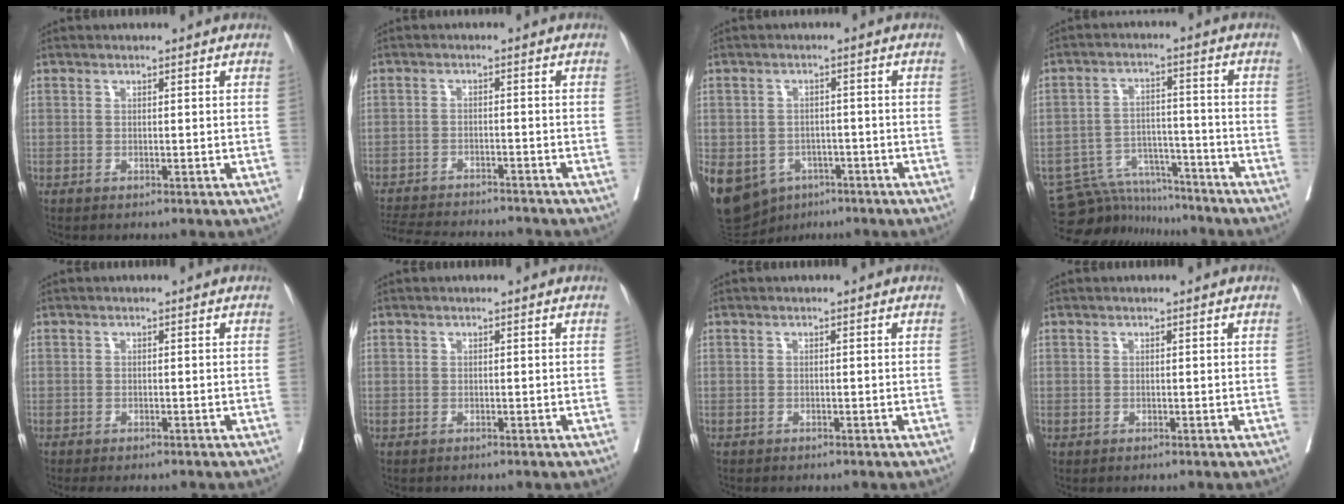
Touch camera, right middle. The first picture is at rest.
{"total": 13.3, "force": [-12.4, 2.1, 4.3], "torque": [-0.083, -0.008, -0.174]}
{"total": 19.9, "force": [-9.1, 15.7, 8.4], "torque": [-0.260, -0.006, -0.119]}
{"total": 10.7, "force": [-10.3, 2.9, 0.3], "torque": [-0.004, 0.019, -0.167]}
{"total": 3.4, "force": [-2.8, 1.3, 1.3], "torque": [-0.008, -0.006, -0.037]}
{"total": 0.0}
{"total": 0.0}
{"total": 0.0}